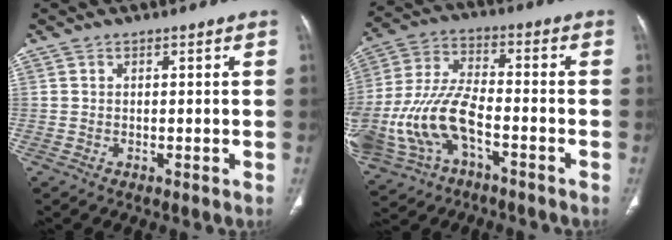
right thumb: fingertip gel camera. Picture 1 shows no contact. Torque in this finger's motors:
{"motor_torque": [0.66, 0.57, 1.67, -1.10, 0.65]}